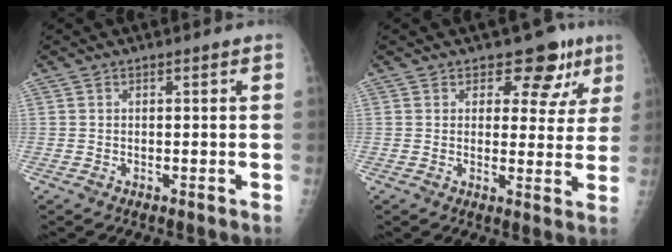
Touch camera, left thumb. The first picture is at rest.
{"total": 8.1, "force": [5.1, 5.1, 3.6], "torque": [-0.002, -0.023, 0.054]}